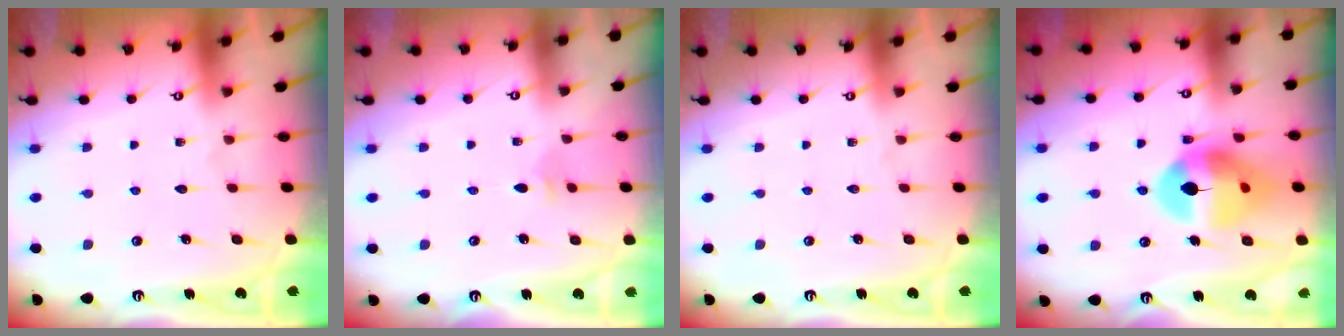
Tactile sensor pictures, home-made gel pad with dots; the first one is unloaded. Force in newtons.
{"total": 2.6, "press": 2.5, "slide": 0.5}
{"total": 0.0}
{"total": 14.2, "press": 14.1, "slide": 1.7}